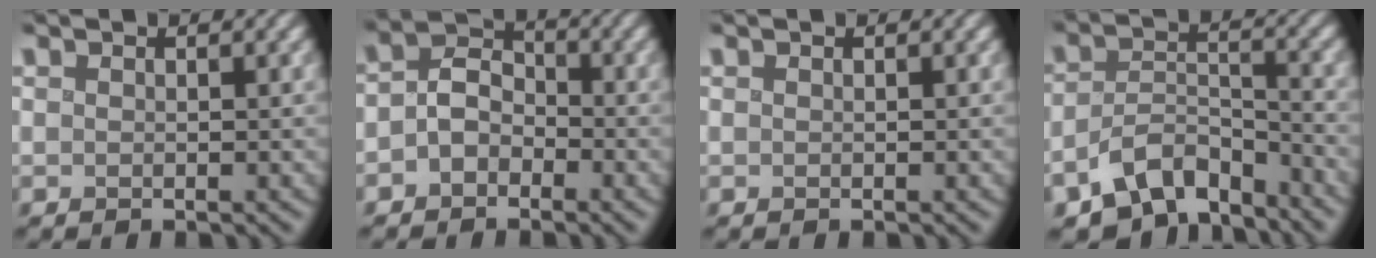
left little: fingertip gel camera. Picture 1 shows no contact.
{"total": 3.2, "force": [-1.4, 2.3, 1.8], "torque": [-0.028, 0.007, -0.036]}
{"total": 0.0}
{"total": 6.9, "force": [-5.3, 3.3, 3.0], "torque": [-0.041, -0.015, -0.092]}